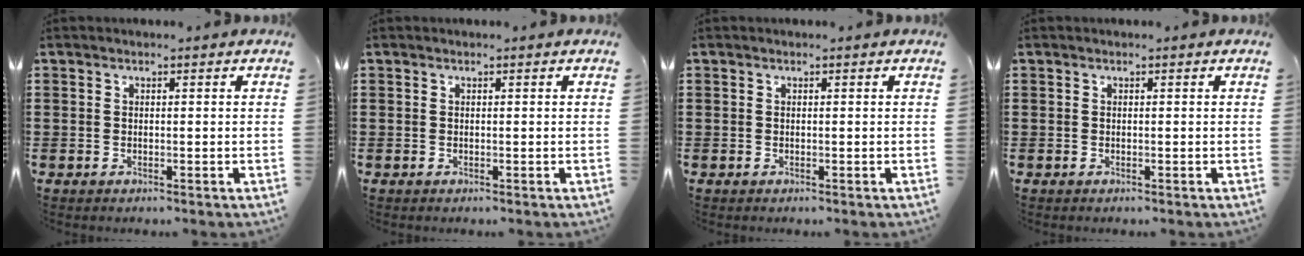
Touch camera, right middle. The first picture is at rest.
{"total": 0.0}
{"total": 0.0}
{"total": 0.0}